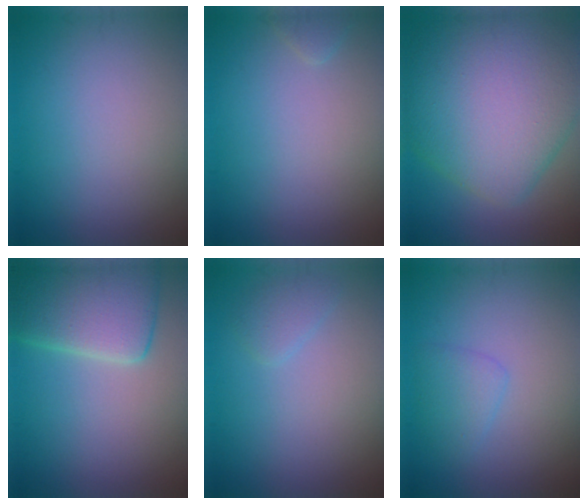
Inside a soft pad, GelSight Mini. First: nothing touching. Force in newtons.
{"total": 0.8, "press": 0.8, "slide": 0.1}
{"total": 12.7, "press": 12.7, "slide": 0.2}
{"total": 7.7, "press": 7.6, "slide": 0.5}
{"total": 1.3, "press": 1.2, "slide": 0.2}
{"total": 1.8, "press": 1.8, "slide": 0.1}